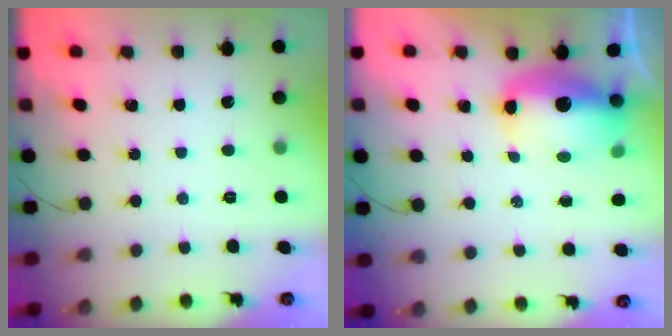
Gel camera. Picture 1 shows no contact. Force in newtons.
{"total": 12.4, "press": 12.1, "slide": 2.7}